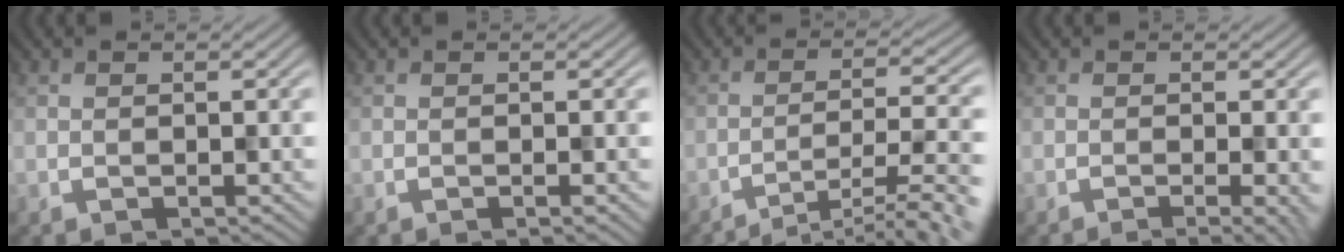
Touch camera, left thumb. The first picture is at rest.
{"total": 1.2, "force": [-0.3, 0.2, 1.1], "torque": [-0.008, 0.002, -0.007]}
{"total": 11.2, "force": [-8.9, 2.0, 6.5], "torque": [-0.082, 0.008, -0.112]}
{"total": 3.4, "force": [-1.3, 0.8, 3.0], "torque": [-0.029, 0.001, -0.014]}